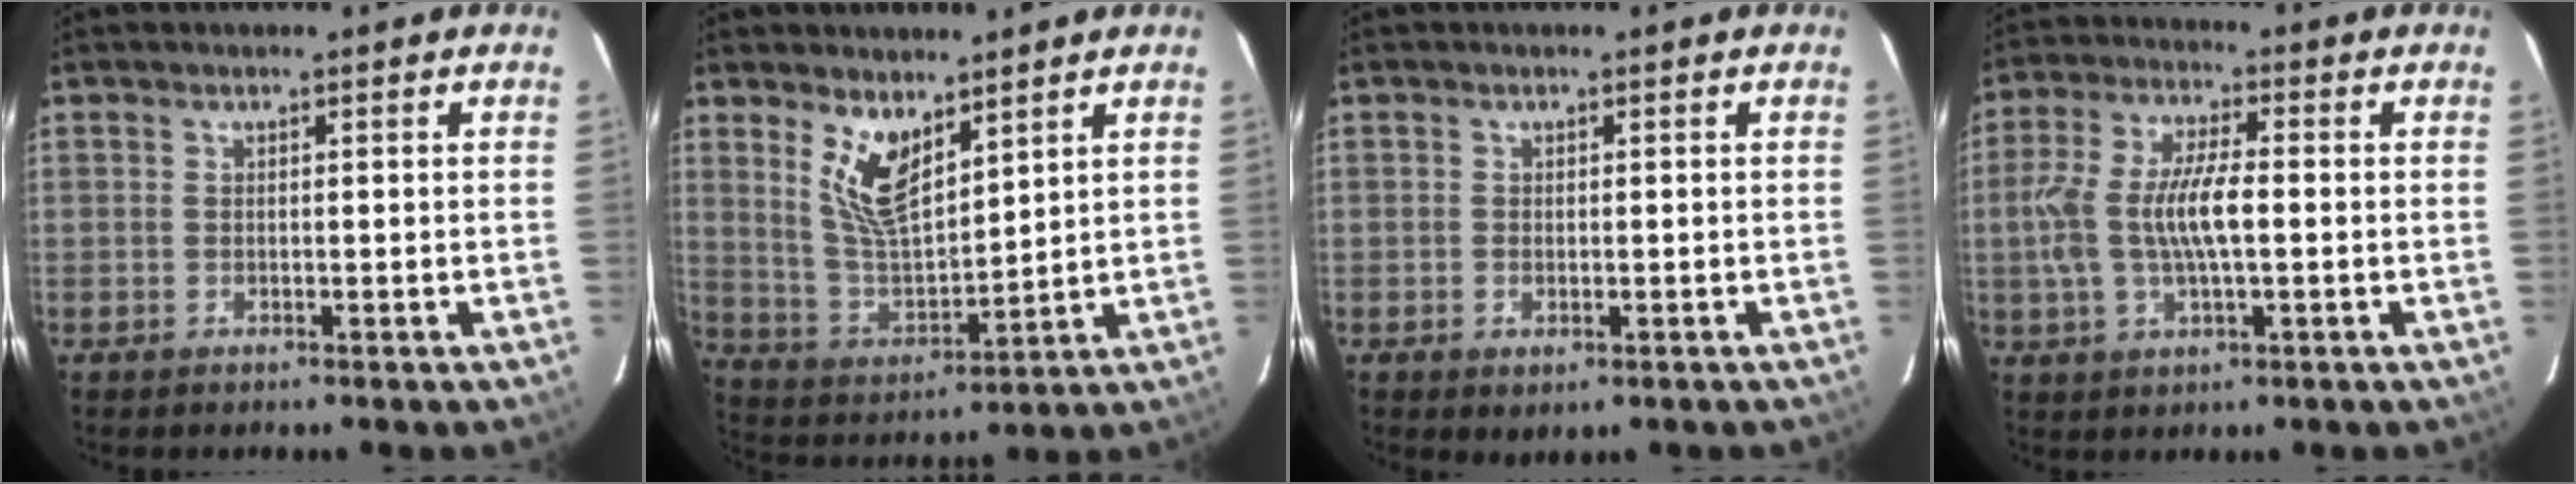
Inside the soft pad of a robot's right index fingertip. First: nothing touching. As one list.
[{"total": 9.9, "force": [6.0, 4.0, 6.9], "torque": [-0.131, -0.006, 0.128]}, {"total": 1.9, "force": [-0.6, 1.2, 1.3], "torque": [-0.022, -0.006, -0.005]}, {"total": 10.8, "force": [-0.7, 3.8, 10.1], "torque": [-0.207, 0.006, -0.012]}]